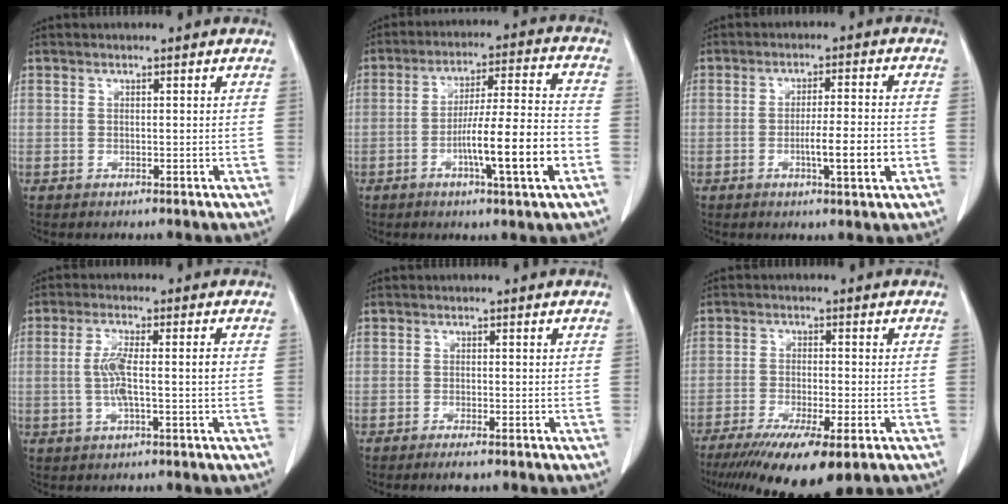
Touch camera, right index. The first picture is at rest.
{"total": 13.1, "force": [-4.4, 0.1, 12.4], "torque": [-0.201, 0.001, -0.072]}
{"total": 6.9, "force": [-2.0, 0.2, 6.6], "torque": [-0.101, -0.005, -0.031]}
{"total": 5.6, "force": [-0.5, 0.5, 5.6], "torque": [-0.114, 0.004, -0.009]}
{"total": 2.0, "force": [-1.5, 0.2, 1.3], "torque": [-0.021, -0.003, -0.022]}
{"total": 13.0, "force": [-8.5, 1.8, 9.7], "torque": [-0.149, -0.032, -0.134]}